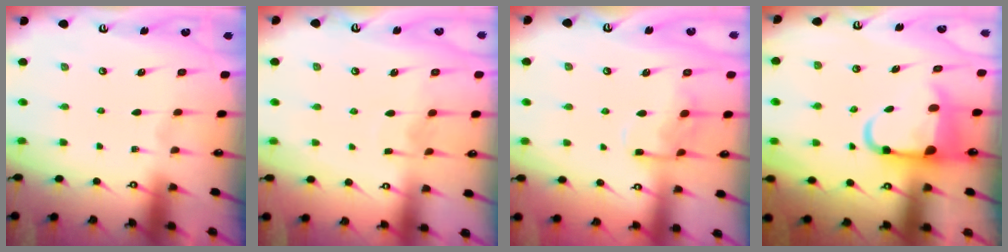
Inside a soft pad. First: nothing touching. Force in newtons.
{"total": 4.7, "press": 4.7, "slide": 0.4}
{"total": 8.2, "press": 8.2, "slide": 0.7}
{"total": 6.2, "press": 5.9, "slide": 1.7}